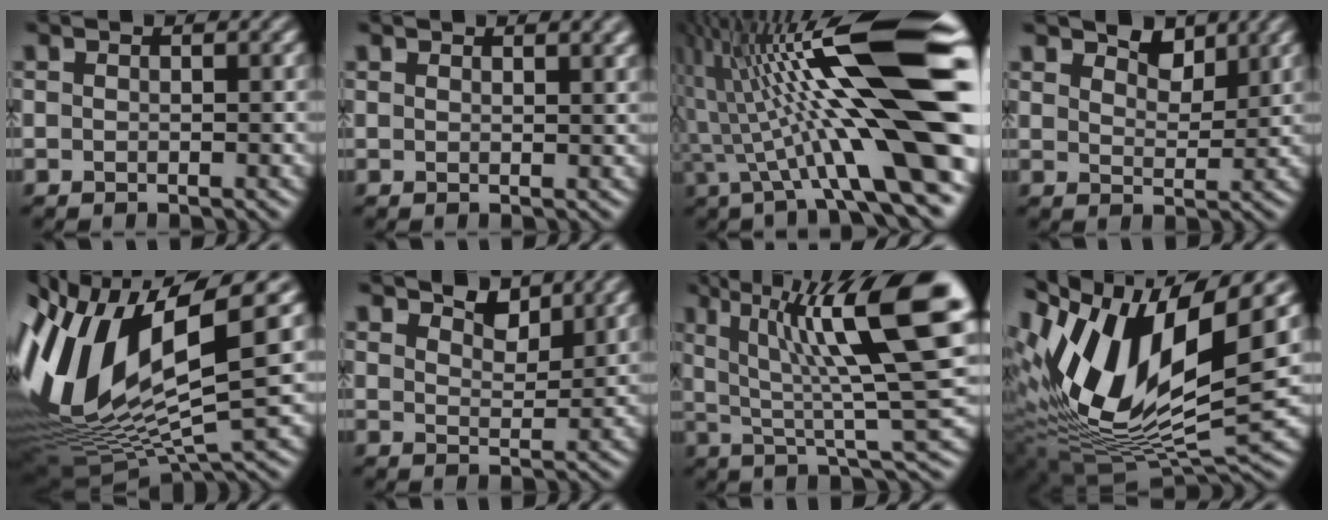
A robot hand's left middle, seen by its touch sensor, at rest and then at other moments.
{"total": 1.7, "force": [1.4, 0.5, 0.8], "torque": [-0.004, 0.005, 0.019]}
{"total": 15.6, "force": [1.7, 2.6, 15.3], "torque": [-0.228, 0.019, 0.025]}
{"total": 3.1, "force": [2.7, 1.2, 1.2], "torque": [-0.017, 0.006, 0.034]}
{"total": 14.0, "force": [1.9, 5.7, 12.7], "torque": [-0.281, -0.003, 0.045]}
{"total": 2.9, "force": [2.6, 0.8, 0.9], "torque": [-0.012, 0.003, 0.038]}
{"total": 12.6, "force": [4.4, 2.5, 11.6], "torque": [-0.172, 0.021, 0.072]}
{"total": 14.2, "force": [4.1, 6.3, 12.1], "torque": [-0.244, -0.004, 0.071]}